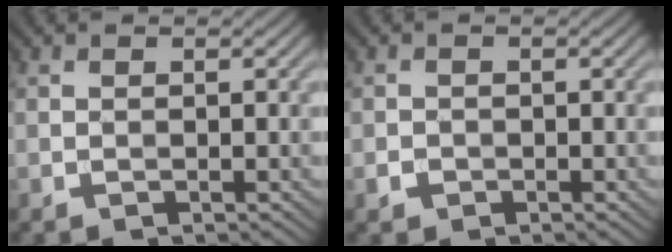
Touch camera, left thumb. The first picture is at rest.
{"total": 1.2, "force": [-0.5, 1.0, 0.4], "torque": [-0.007, 0.000, -0.013]}